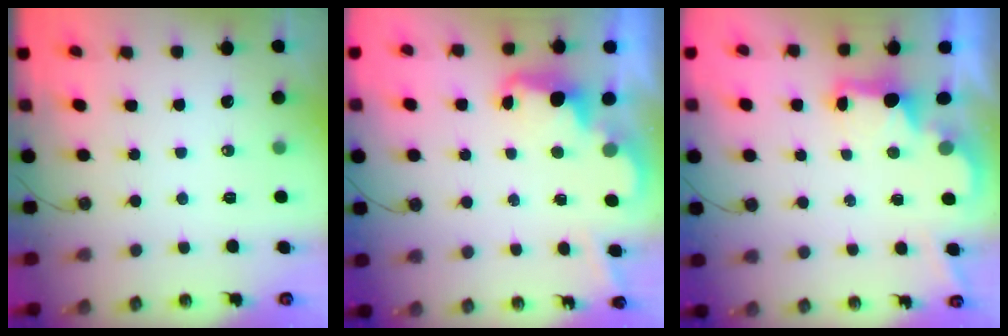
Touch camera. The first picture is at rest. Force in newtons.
{"total": 2.2, "press": 2.2, "slide": 0.5}
{"total": 2.1, "press": 2.0, "slide": 0.7}